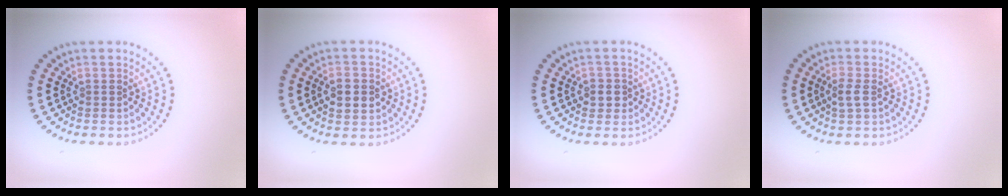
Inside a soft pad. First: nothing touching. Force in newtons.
{"total": 2.4, "press": 2.4, "slide": 0.1}
{"total": 1.5, "press": 1.4, "slide": 0.6}
{"total": 1.5, "press": 1.4, "slide": 0.5}